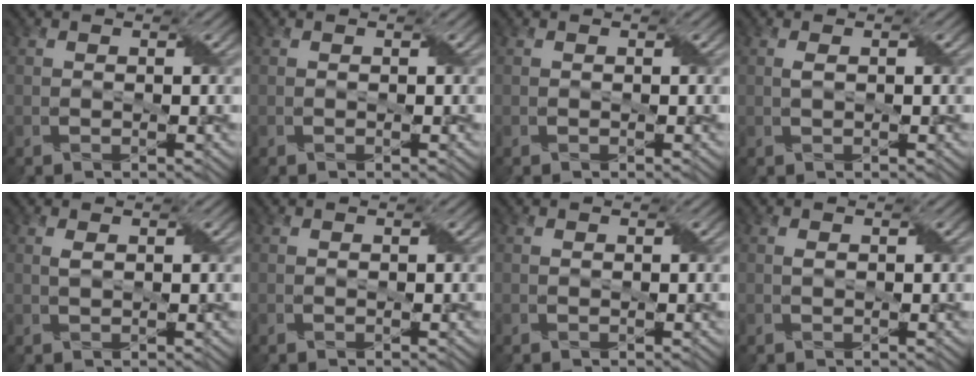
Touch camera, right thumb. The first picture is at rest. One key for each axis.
{"total": 0.0}
{"total": 0.0}
{"total": 0.9, "fx": 0.2, "fy": 0.3, "fz": 0.9, "tx": -0.022, "ty": 0.004, "tz": 0.004}
{"total": 0.9, "fx": 0.4, "fy": 0.3, "fz": 0.8, "tx": -0.023, "ty": 0.004, "tz": 0.008}
{"total": 0.0}
{"total": 0.0}
{"total": 0.5, "fx": 0.2, "fy": 0.2, "fz": 0.4, "tx": -0.011, "ty": 0.003, "tz": 0.003}